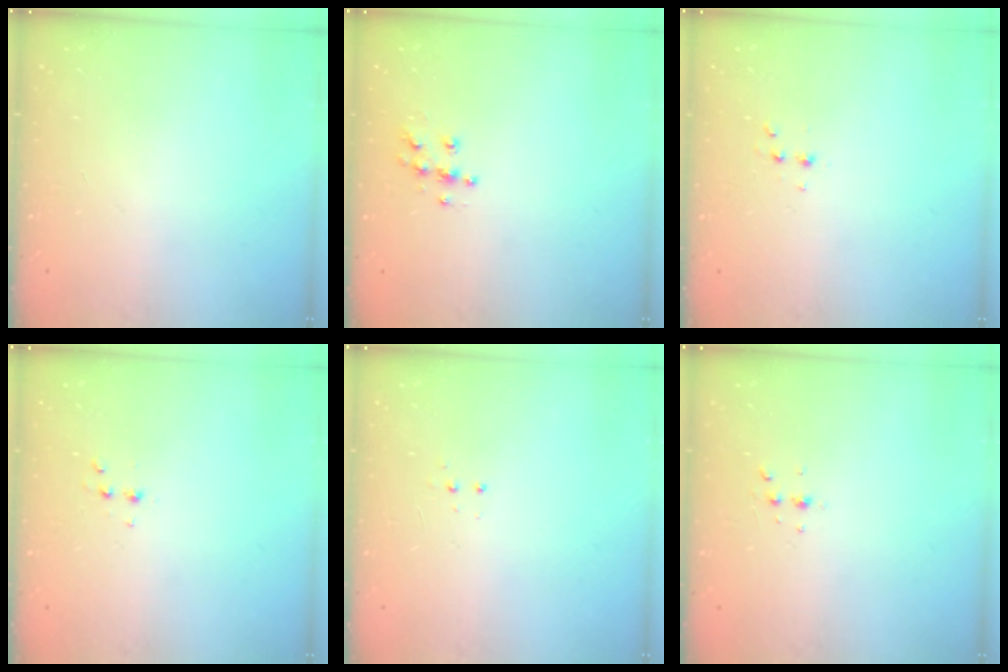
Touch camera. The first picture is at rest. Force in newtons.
{"total": 6.6, "press": 6.6, "slide": 0.3}
{"total": 2.6, "press": 2.5, "slide": 0.8}
{"total": 2.6, "press": 2.5, "slide": 0.8}
{"total": 3.3, "press": 3.2, "slide": 0.7}
{"total": 3.1, "press": 3.0, "slide": 0.9}